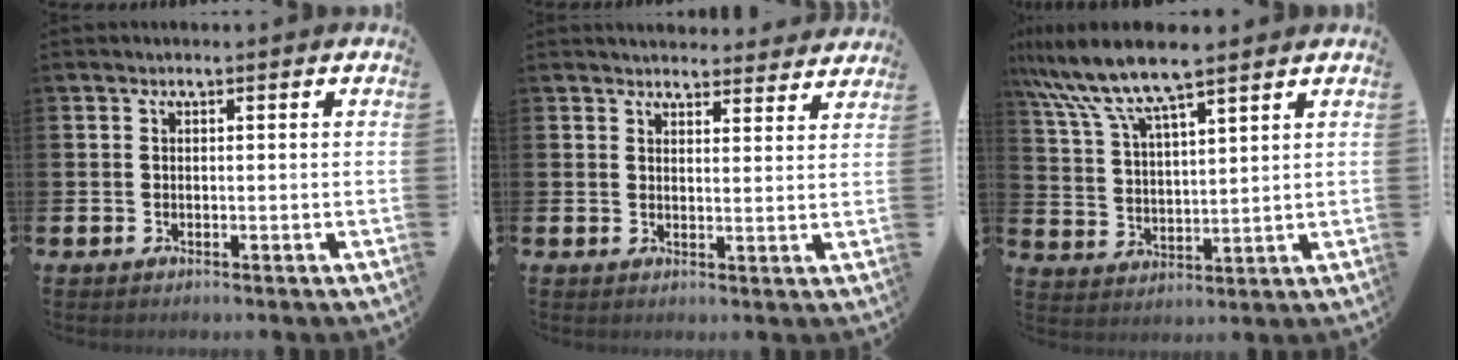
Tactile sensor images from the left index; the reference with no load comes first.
{"total": 4.0, "force": [3.9, 0.9, 0.1], "torque": [0.001, -0.024, 0.071]}
{"total": 9.3, "force": [8.0, 1.5, 4.6], "torque": [-0.120, -0.023, 0.143]}